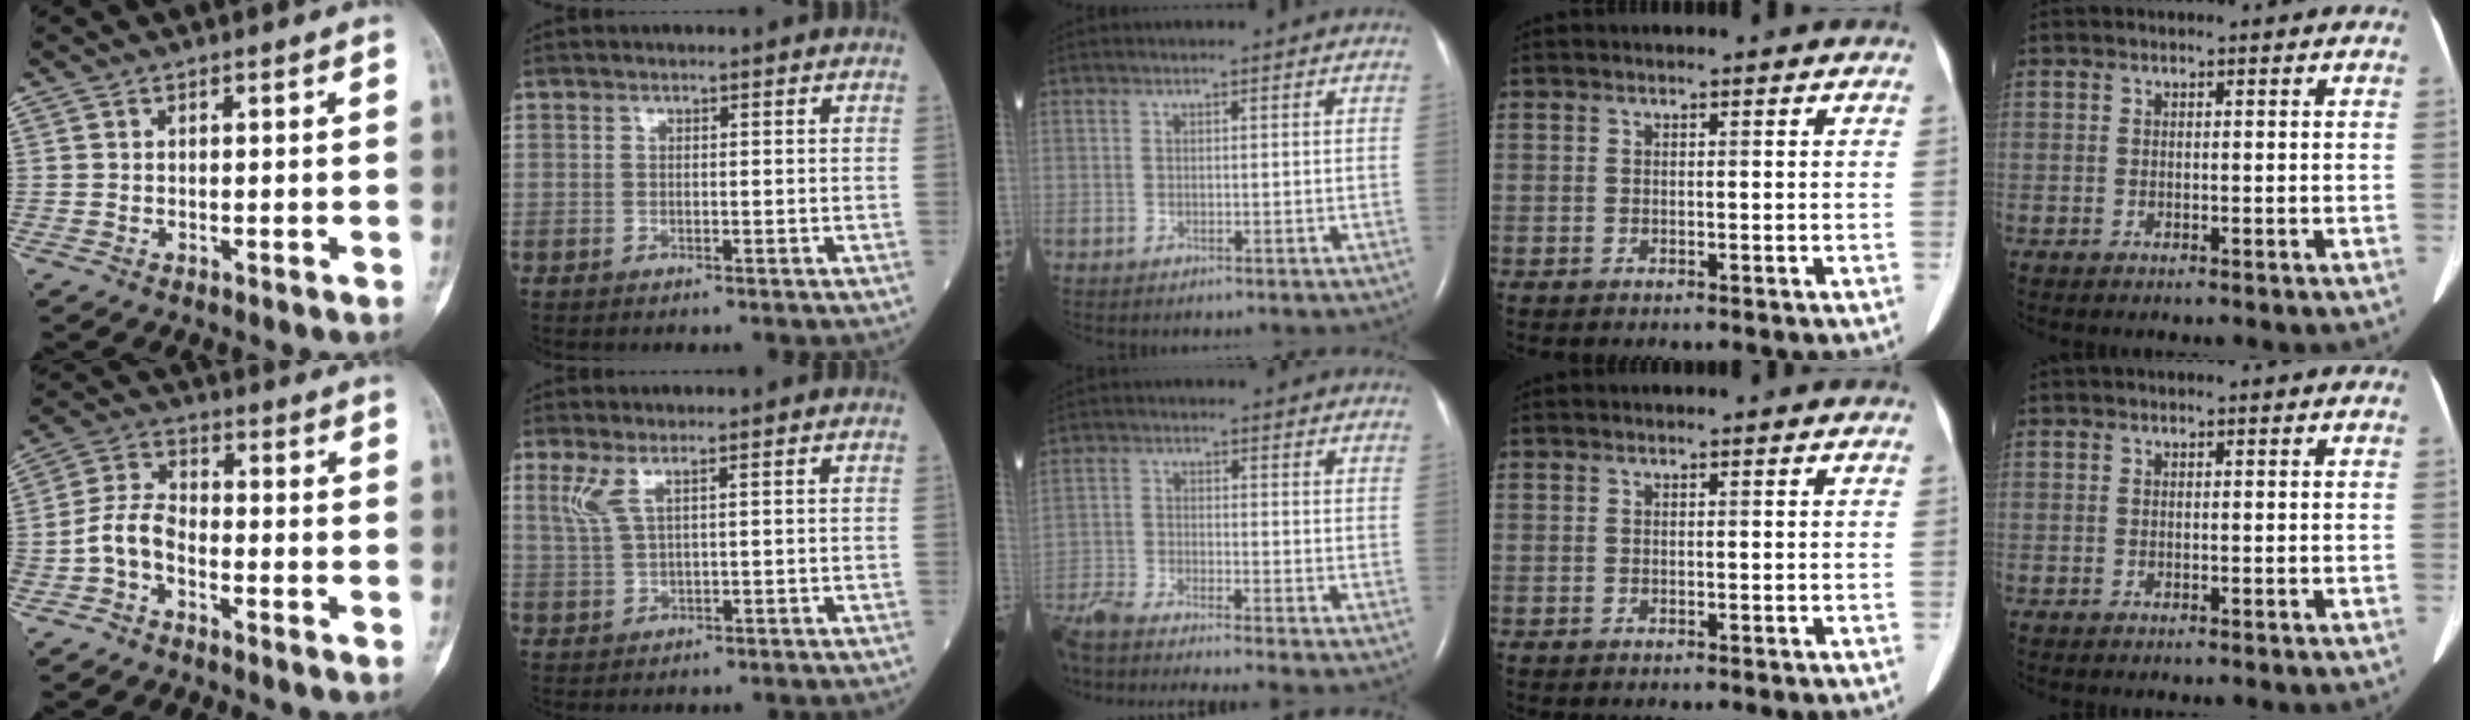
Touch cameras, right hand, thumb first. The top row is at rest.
{"thumb": {"total": 5.8, "force": [-2.9, 3.2, 3.9], "torque": [-0.078, 0.036, -0.070]}, "index": {"total": 3.2, "force": [1.7, 0.3, 2.7], "torque": [-0.071, 0.007, 0.042]}, "middle": {"total": 14.2, "force": [-12.8, -0.7, 6.0], "torque": [-0.104, -0.023, -0.217]}}